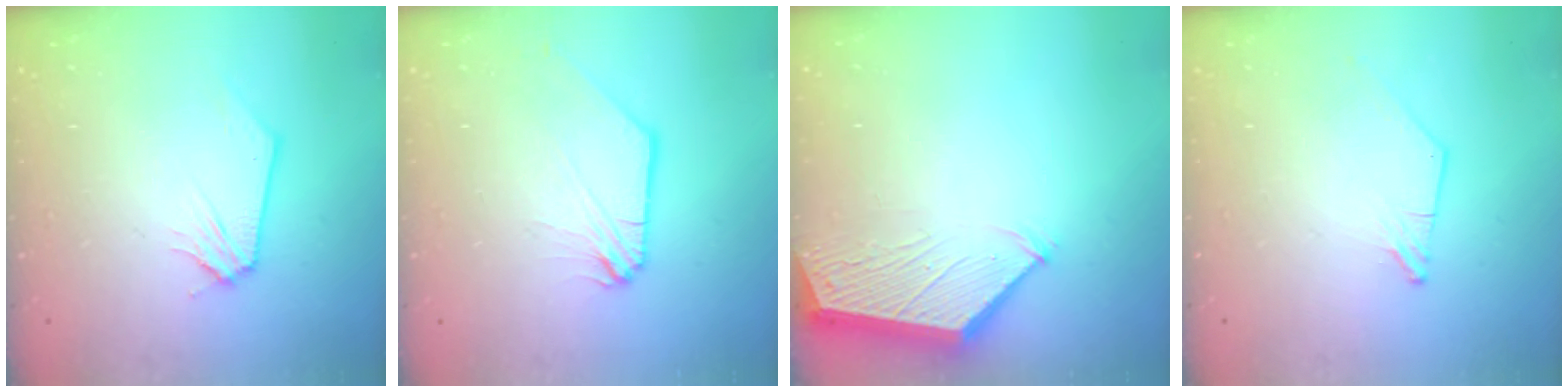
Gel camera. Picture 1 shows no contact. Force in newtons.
{"total": 0.0}
{"total": 3.6, "press": 3.6, "slide": 0.6}
{"total": 0.0}